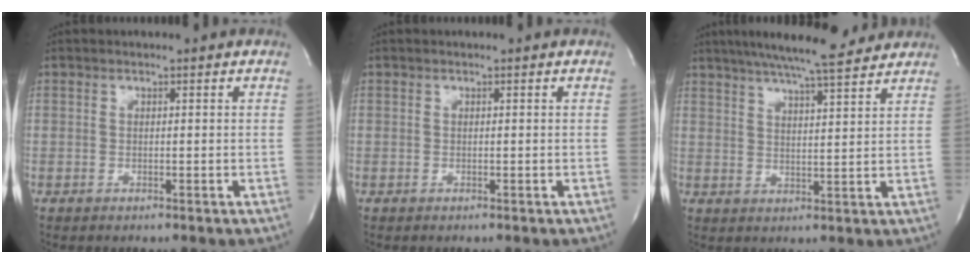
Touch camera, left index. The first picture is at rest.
{"total": 0.0}
{"total": 14.5, "force": [12.5, 1.6, 7.1], "torque": [-0.121, 0.016, 0.181]}